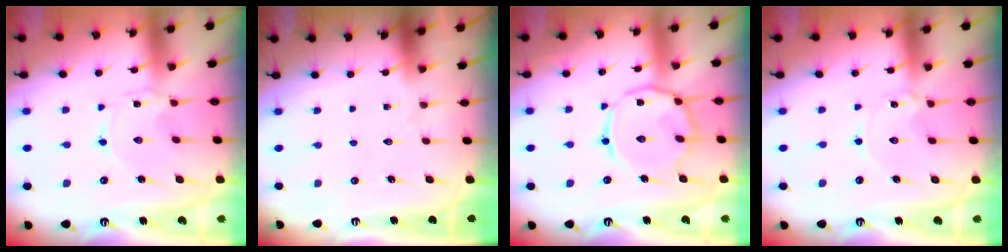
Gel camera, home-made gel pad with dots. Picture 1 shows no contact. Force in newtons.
{"total": 0.0}
{"total": 11.5, "press": 11.5, "slide": 0.8}
{"total": 0.9, "press": 0.9, "slide": 0.1}